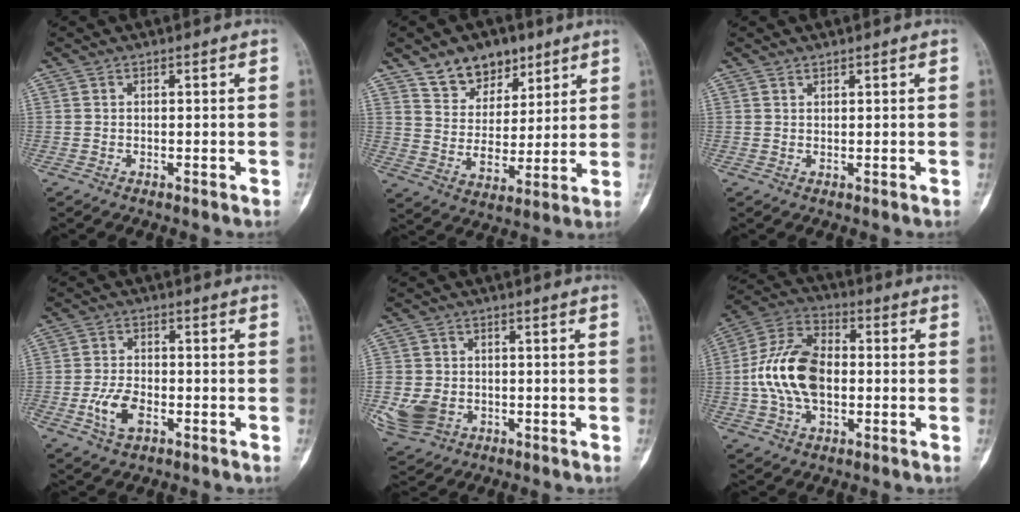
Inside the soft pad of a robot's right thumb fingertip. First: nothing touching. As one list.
[{"total": 12.0, "force": [8.0, 7.7, 4.7], "torque": [-0.031, -0.048, 0.141]}, {"total": 0.6, "force": [0.6, 0.0, 0.1], "torque": [0.005, -0.006, 0.010]}, {"total": 6.2, "force": [-2.5, 3.4, 4.5], "torque": [-0.090, 0.010, -0.048]}, {"total": 9.7, "force": [-2.7, 7.6, 5.4], "torque": [-0.125, 0.003, -0.038]}, {"total": 15.0, "force": [-0.7, 9.2, 11.8], "torque": [-0.223, 0.029, -0.018]}]